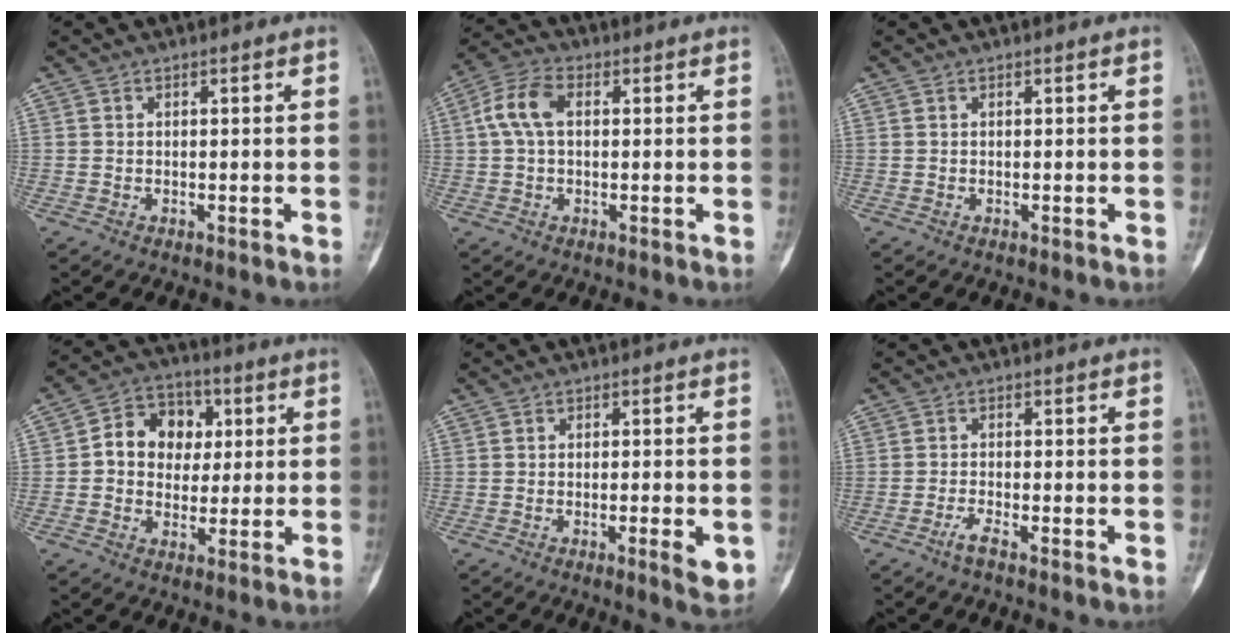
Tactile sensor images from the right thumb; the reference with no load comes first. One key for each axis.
{"total": 6.9, "fx": 1.1, "fy": 4.1, "fz": 5.5, "tx": -0.117, "ty": 0.024, "tz": 0.016}
{"total": 0.0}
{"total": 10.7, "fx": 1.6, "fy": 8.7, "fz": 6.0, "tx": -0.049, "ty": 0.016, "tz": 0.016}
{"total": 4.4, "fx": -1.4, "fy": 1.0, "fz": 4.0, "tx": -0.056, "ty": -0.004, "tz": -0.019}
{"total": 2.0, "fx": -1.5, "fy": 0.0, "fz": 1.3, "tx": -0.036, "ty": 0.002, "tz": -0.033}